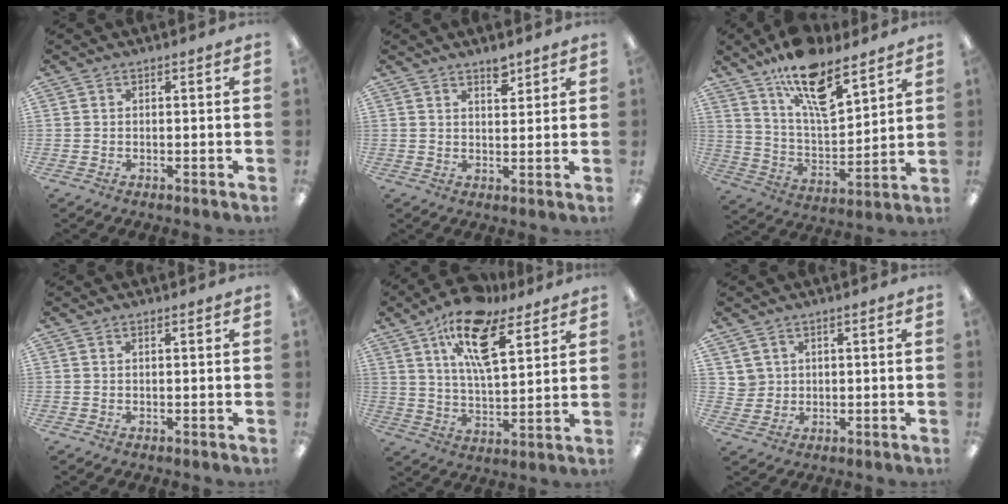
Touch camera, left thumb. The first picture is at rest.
{"total": 4.2, "force": [3.2, 1.6, 2.1], "torque": [-0.015, -0.018, 0.051]}
{"total": 16.6, "force": [11.5, 6.4, 10.2], "torque": [-0.177, -0.061, 0.198]}
{"total": 0.6, "force": [0.3, 0.1, 0.5], "torque": [-0.010, 0.002, 0.005]}
{"total": 17.0, "force": [10.4, 6.9, 11.5], "torque": [-0.192, -0.041, 0.176]}
{"total": 3.2, "force": [1.8, 2.6, -0.2], "torque": [-0.001, -0.005, 0.033]}